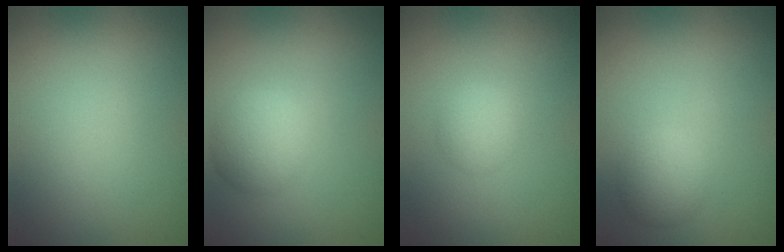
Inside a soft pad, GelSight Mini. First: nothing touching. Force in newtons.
{"total": 3.5, "press": 3.5, "slide": 0.3}
{"total": 2.0, "press": 2.0, "slide": 0.0}
{"total": 2.4, "press": 2.4, "slide": 0.1}